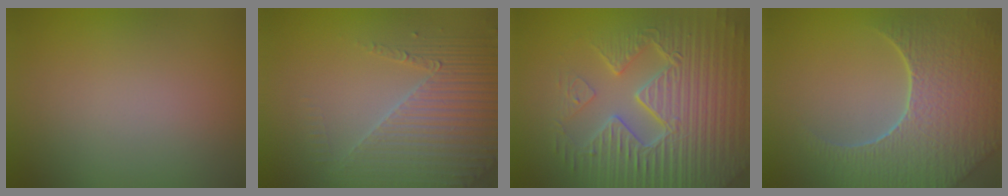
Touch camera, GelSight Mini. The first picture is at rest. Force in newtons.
{"total": 4.6, "press": 4.1, "slide": 2.0}
{"total": 10.1, "press": 6.7, "slide": 7.5}
{"total": 8.7, "press": 6.1, "slide": 6.1}